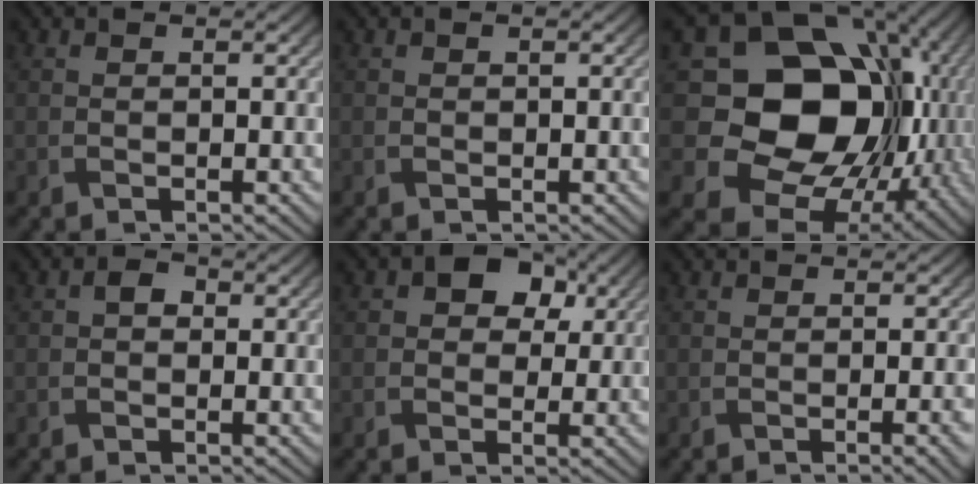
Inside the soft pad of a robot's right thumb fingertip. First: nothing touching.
{"total": 0.5, "force": [0.0, 0.5, 0.0], "torque": [0.001, -0.004, -0.001]}
{"total": 20.2, "force": [0.9, 16.5, 11.7], "torque": [-0.228, -0.049, 0.047]}
{"total": 1.6, "force": [-0.1, 1.3, 0.9], "torque": [-0.016, 0.001, -0.009]}
{"total": 6.2, "force": [1.9, 4.8, 3.3], "torque": [-0.048, 0.015, 0.004]}
{"total": 2.7, "force": [-0.7, 0.6, 2.5], "torque": [-0.030, 0.003, -0.015]}